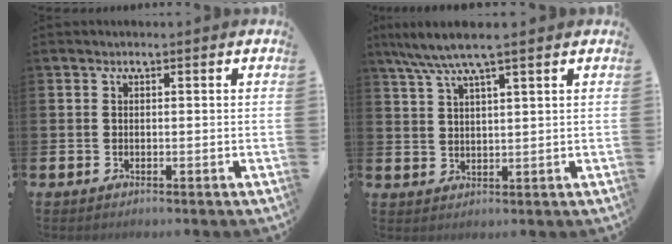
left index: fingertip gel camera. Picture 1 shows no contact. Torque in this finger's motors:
{"motor_torque": [1.07, -1.07, 0.18, 0.21]}